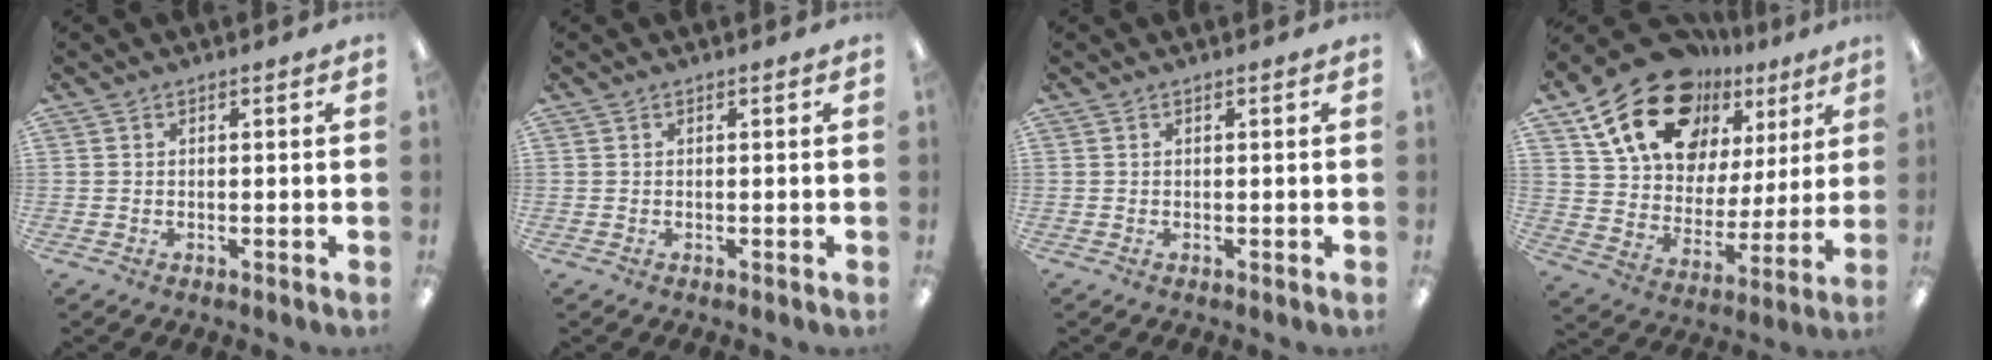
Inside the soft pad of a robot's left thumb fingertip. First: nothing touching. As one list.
[{"total": 0.0}, {"total": 0.0}, {"total": 19.5, "force": [13.2, 11.5, 8.5], "torque": [-0.161, -0.077, 0.240]}]